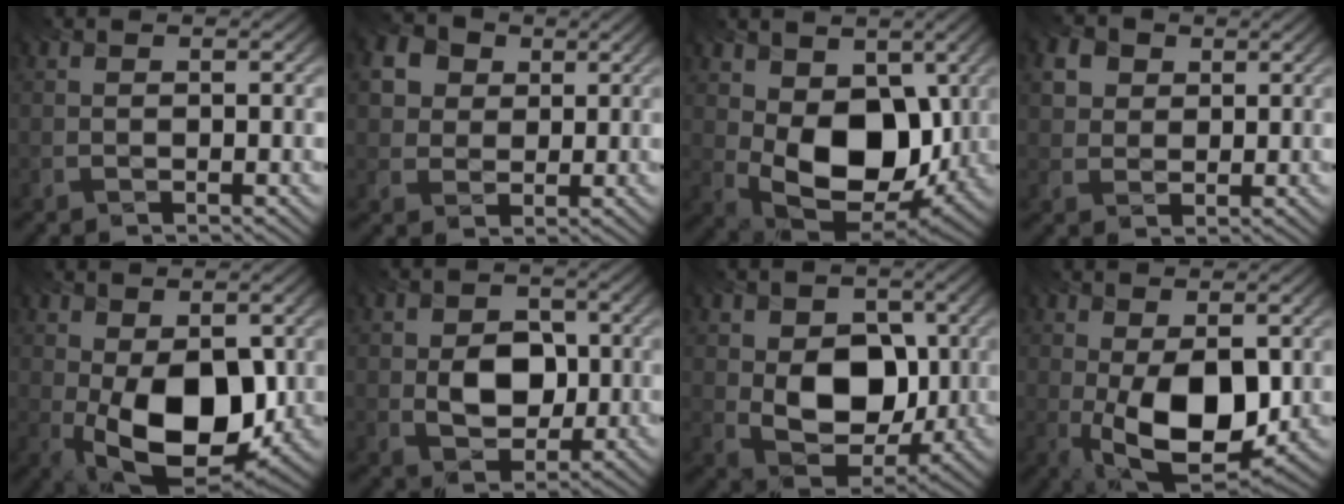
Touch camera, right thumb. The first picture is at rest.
{"total": 6.7, "force": [2.4, 5.6, 2.7], "torque": [-0.112, 0.012, 0.042]}
{"total": 12.4, "force": [0.8, 8.4, 9.2], "torque": [-0.173, -0.024, 0.023]}
{"total": 4.0, "force": [1.5, 3.4, 1.5], "torque": [-0.054, -0.003, 0.032]}
{"total": 13.2, "force": [-1.7, 7.4, 10.8], "torque": [-0.187, -0.025, -0.022]}
{"total": 5.6, "force": [-0.8, 4.3, 3.5], "torque": [-0.061, -0.007, -0.016]}
{"total": 9.3, "force": [0.1, 6.8, 6.3], "torque": [-0.112, -0.017, -0.005]}
{"total": 11.7, "force": [-1.7, 5.9, 9.9], "torque": [-0.184, -0.014, -0.024]}